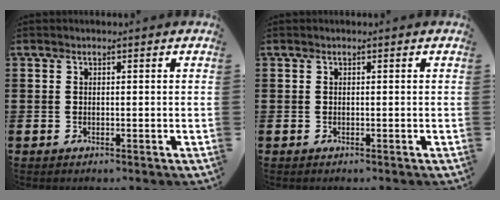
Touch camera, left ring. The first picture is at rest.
{"total": 0.0}